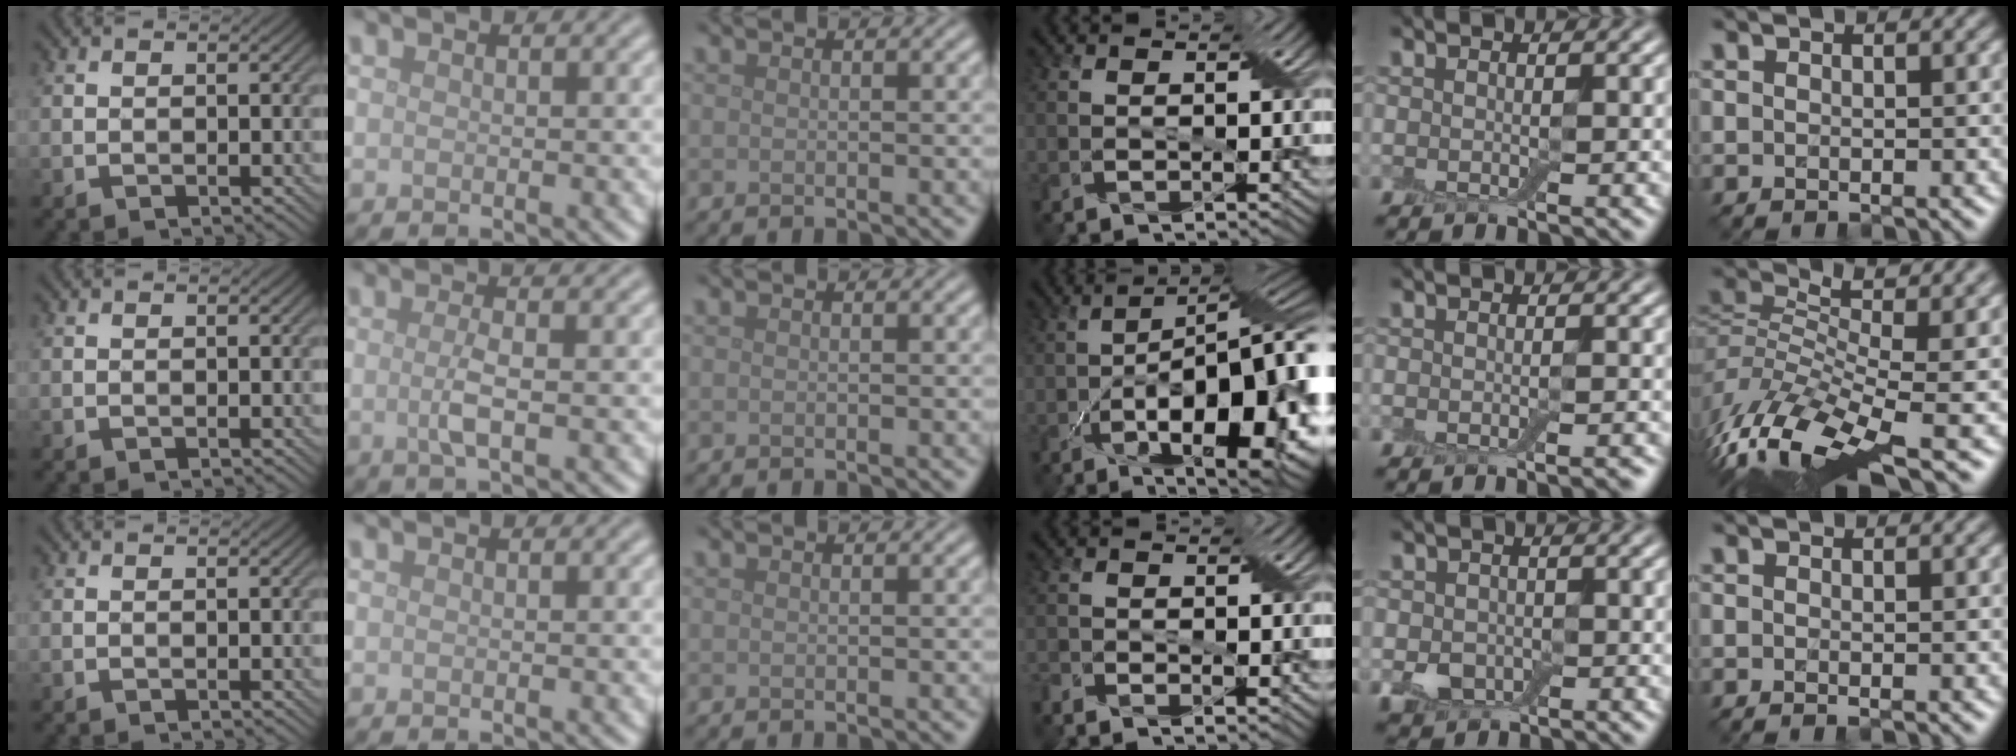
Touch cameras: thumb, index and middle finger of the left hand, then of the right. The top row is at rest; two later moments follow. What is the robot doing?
{"motion": "insert", "object": "drawer"}